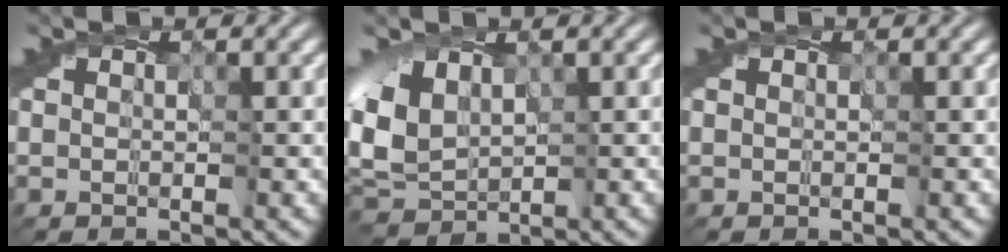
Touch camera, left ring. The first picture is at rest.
{"total": 5.9, "force": [1.5, 3.9, 4.1], "torque": [-0.111, 0.009, 0.022]}
{"total": 0.0}